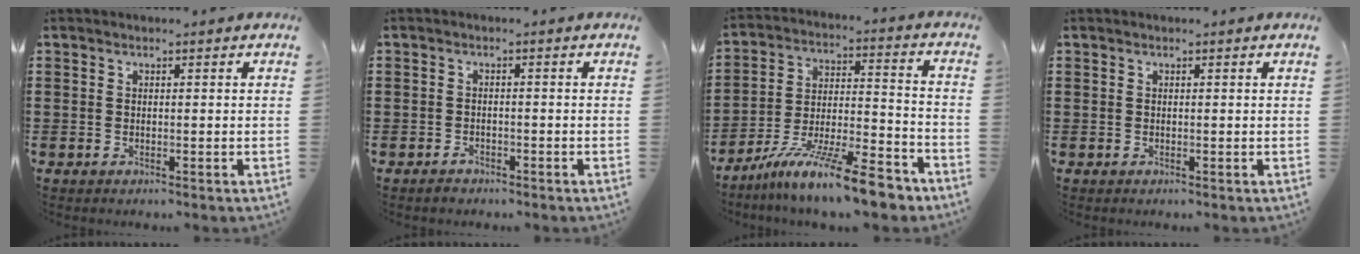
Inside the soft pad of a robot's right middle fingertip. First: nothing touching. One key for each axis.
{"total": 1.3, "fx": -1.1, "fy": 0.6, "fz": 0.2, "tx": -0.007, "ty": 0.000, "tz": -0.023}
{"total": 13.6, "fx": -10.7, "fy": 1.6, "fz": 8.1, "tx": -0.130, "ty": 0.036, "tz": -0.193}
{"total": 0.0}